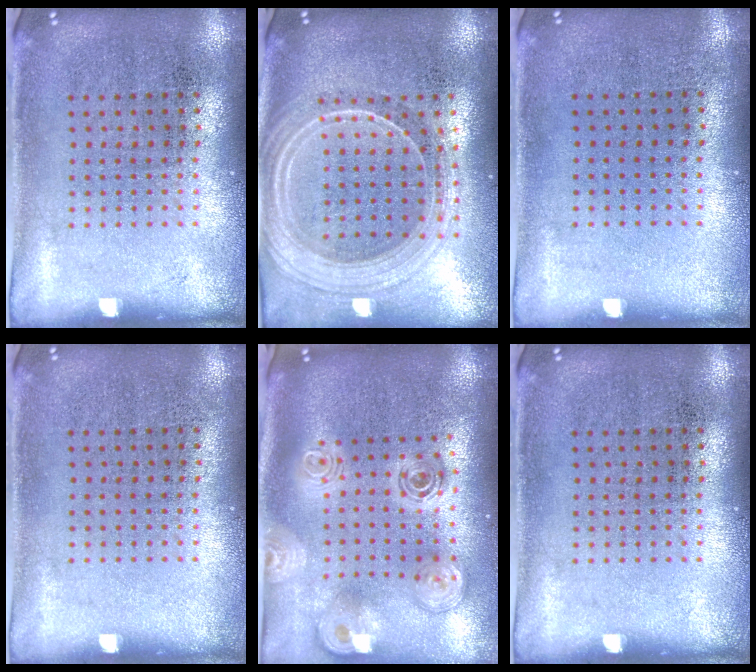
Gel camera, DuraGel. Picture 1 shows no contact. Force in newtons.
{"total": 2.3, "press": 2.1, "slide": 1.0}
{"total": 0.0}
{"total": 0.0}
{"total": 2.8, "press": 2.0, "slide": 2.0}
{"total": 0.0}